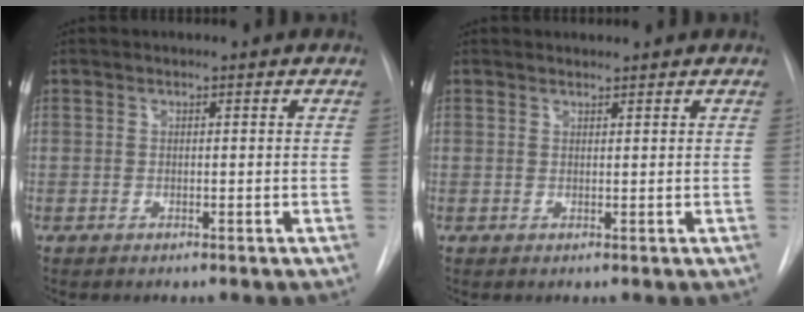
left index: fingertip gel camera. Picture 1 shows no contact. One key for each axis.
{"total": 1.2, "fx": 1.2, "fy": 0.1, "fz": -0.1, "tx": -0.006, "ty": 0.008, "tz": 0.024}